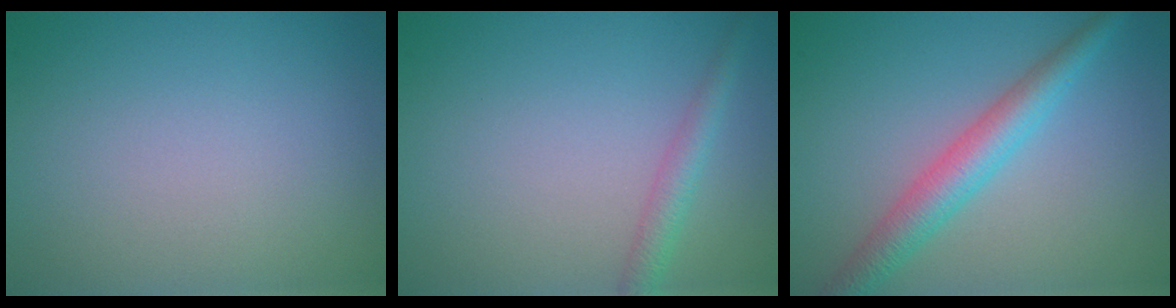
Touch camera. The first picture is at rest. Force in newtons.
{"total": 2.0, "press": 2.0, "slide": 0.1}
{"total": 3.9, "press": 3.9, "slide": 0.1}